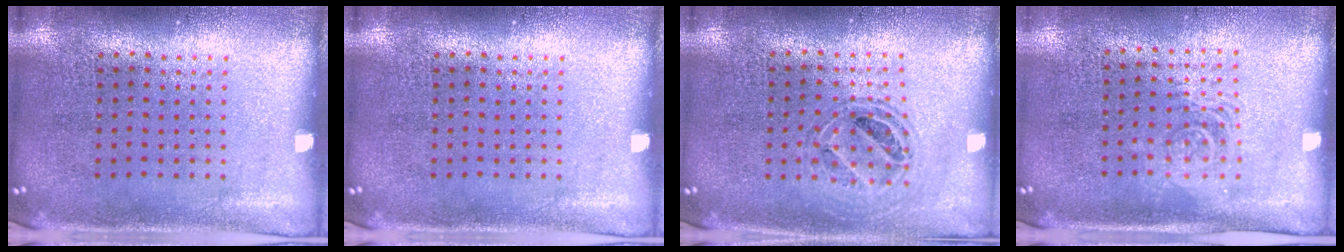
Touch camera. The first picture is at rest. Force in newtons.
{"total": 0.0}
{"total": 0.8, "press": 0.8, "slide": 0.0}
{"total": 1.4, "press": 1.2, "slide": 0.7}